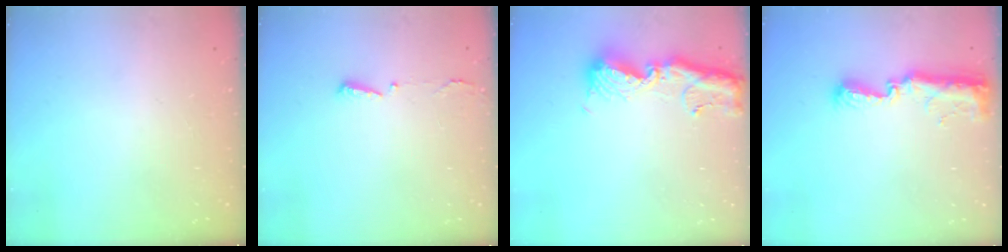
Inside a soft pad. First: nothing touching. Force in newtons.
{"total": 2.9, "press": 2.8, "slide": 0.6}
{"total": 14.1, "press": 14.0, "slide": 1.5}
{"total": 9.1, "press": 9.1, "slide": 0.8}